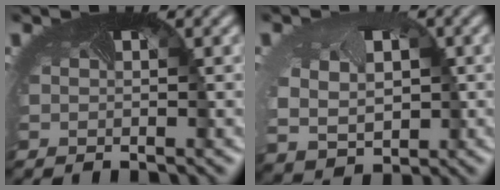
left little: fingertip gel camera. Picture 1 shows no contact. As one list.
[{"total": 6.0, "force": [0.1, 5.0, 3.3], "torque": [-0.069, -0.021, 0.011]}]